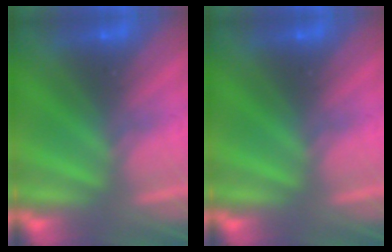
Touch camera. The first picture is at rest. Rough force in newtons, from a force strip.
{"total": 0.0}